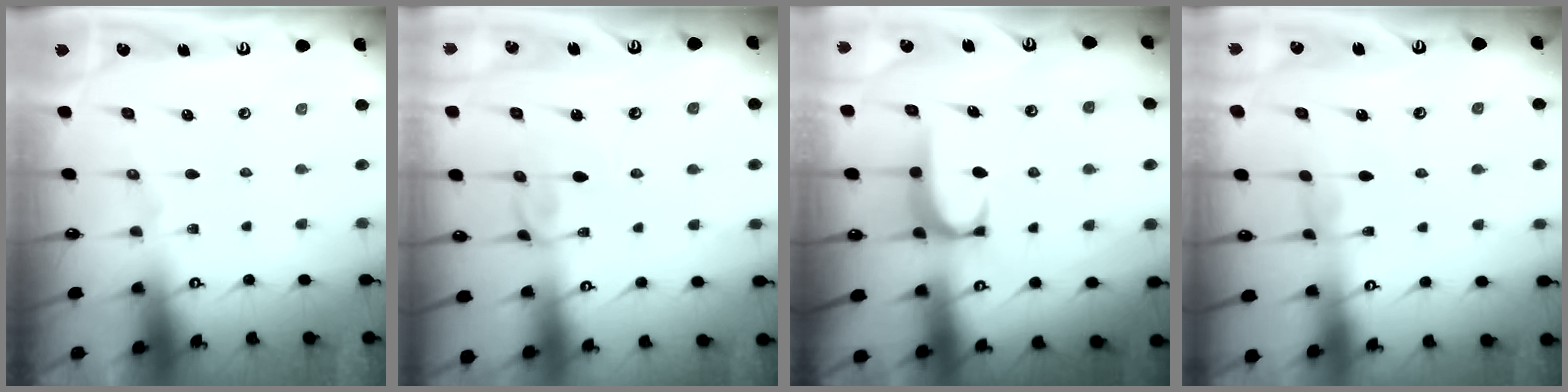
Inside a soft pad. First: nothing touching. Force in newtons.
{"total": 2.3, "press": 2.2, "slide": 0.3}
{"total": 1.9, "press": 1.9, "slide": 0.5}
{"total": 1.4, "press": 1.3, "slide": 0.4}